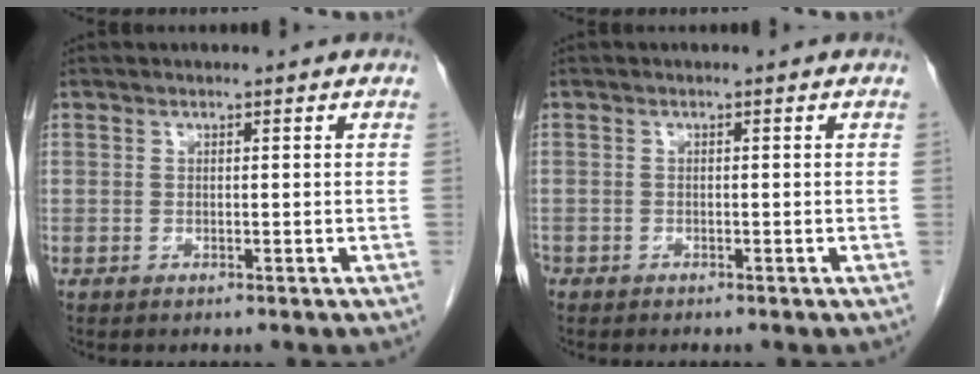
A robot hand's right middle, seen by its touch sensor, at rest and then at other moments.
{"total": 0.8, "force": [-0.7, 0.5, 0.2], "torque": [-0.008, 0.000, -0.014]}